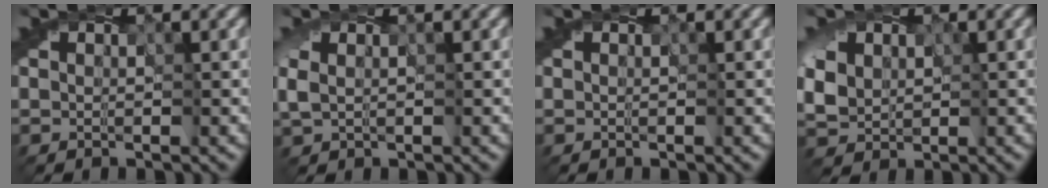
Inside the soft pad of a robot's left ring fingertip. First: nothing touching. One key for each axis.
{"total": 1.5, "fx": 0.3, "fy": 1.0, "fz": 1.0, "tx": -0.030, "ty": 0.004, "tz": 0.002}
{"total": 0.0}
{"total": 3.9, "fx": 1.0, "fy": 3.3, "fz": 1.8, "tx": -0.061, "ty": 0.013, "tz": 0.021}